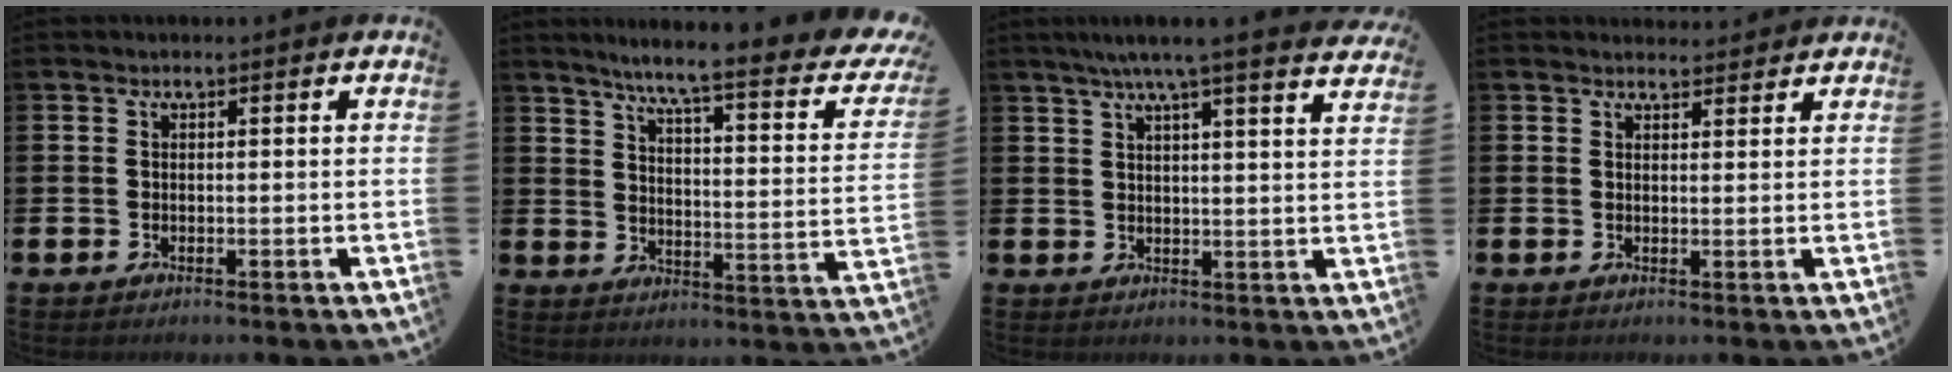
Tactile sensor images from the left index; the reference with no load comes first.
{"total": 6.8, "force": [5.3, 0.5, 4.3], "torque": [-0.085, -0.051, 0.075]}
{"total": 5.9, "force": [5.1, -0.5, 2.9], "torque": [-0.060, -0.020, 0.085]}
{"total": 2.0, "force": [1.9, 0.4, -0.1], "torque": [0.006, -0.010, 0.034]}